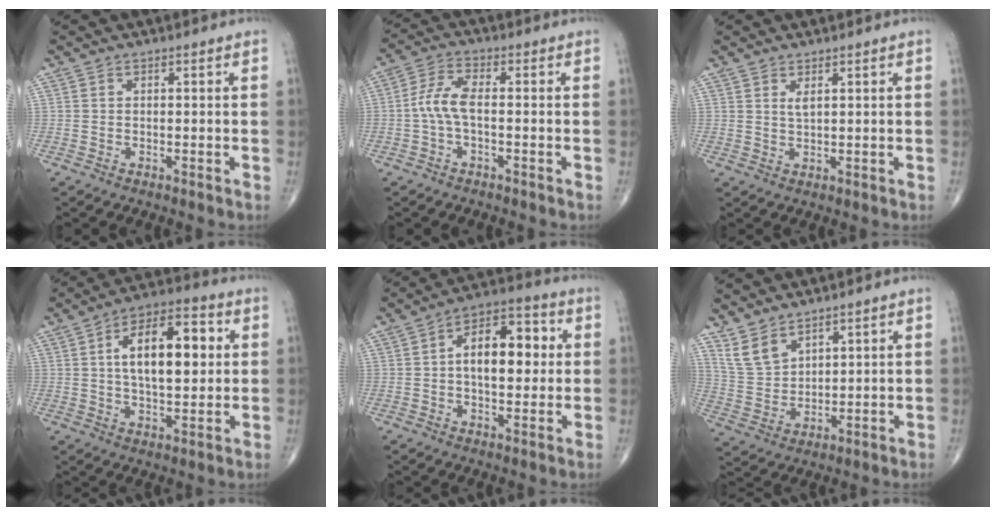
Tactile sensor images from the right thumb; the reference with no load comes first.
{"total": 5.6, "force": [-0.9, 2.2, 5.0], "torque": [-0.113, 0.018, -0.024]}
{"total": 1.6, "force": [1.0, 0.5, 1.2], "torque": [-0.022, -0.008, 0.021]}
{"total": 15.2, "force": [2.6, 7.3, 13.1], "torque": [-0.190, 0.013, 0.038]}
{"total": 12.6, "force": [1.2, 6.9, 10.5], "torque": [-0.138, 0.024, 0.011]}
{"total": 6.5, "force": [5.1, 3.0, 2.8], "torque": [-0.047, -0.028, 0.116]}